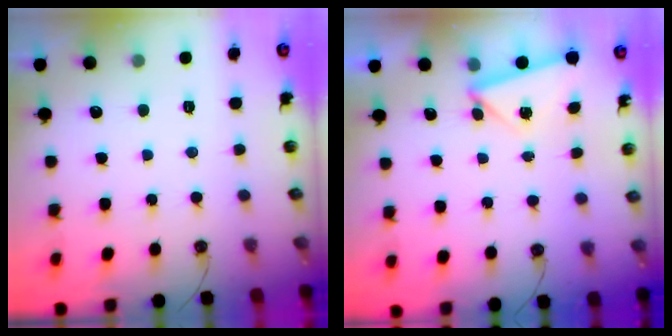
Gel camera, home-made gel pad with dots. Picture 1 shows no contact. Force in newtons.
{"total": 3.3, "press": 3.1, "slide": 1.3}